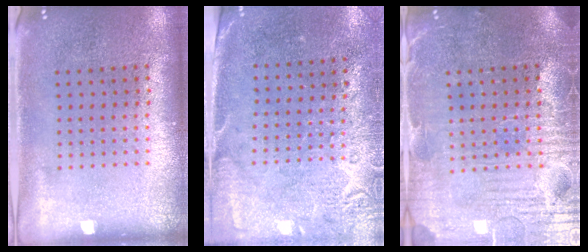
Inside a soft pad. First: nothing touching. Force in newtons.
{"total": 2.8, "press": 2.3, "slide": 1.5}
{"total": 4.0, "press": 3.8, "slide": 1.3}